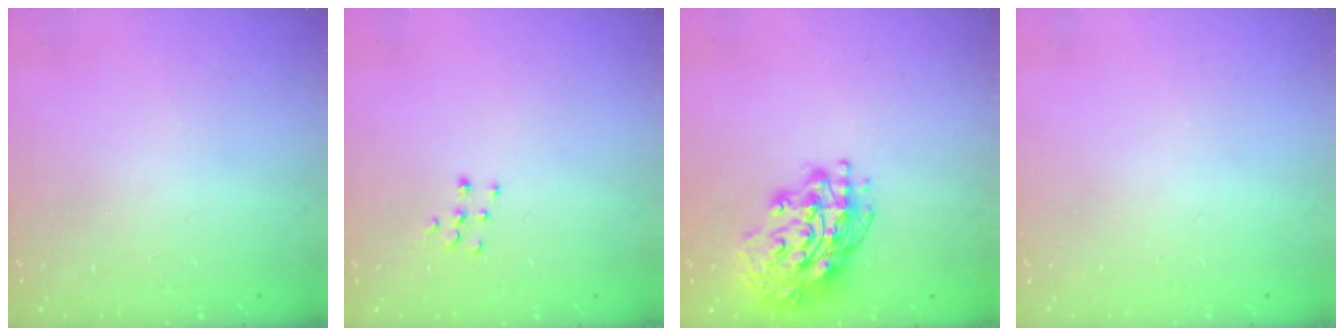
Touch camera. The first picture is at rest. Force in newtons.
{"total": 6.0, "press": 6.0, "slide": 0.4}
{"total": 17.4, "press": 17.3, "slide": 1.8}
{"total": 0.0}